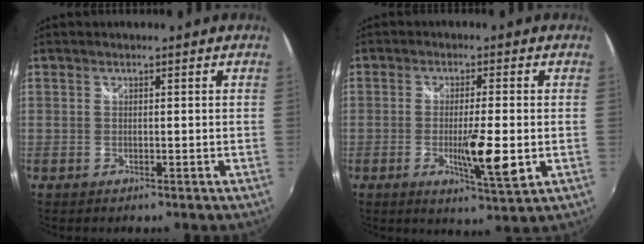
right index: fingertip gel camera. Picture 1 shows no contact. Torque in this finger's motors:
{"motor_torque": [1.92, 0.22, 0.55, 0.12]}